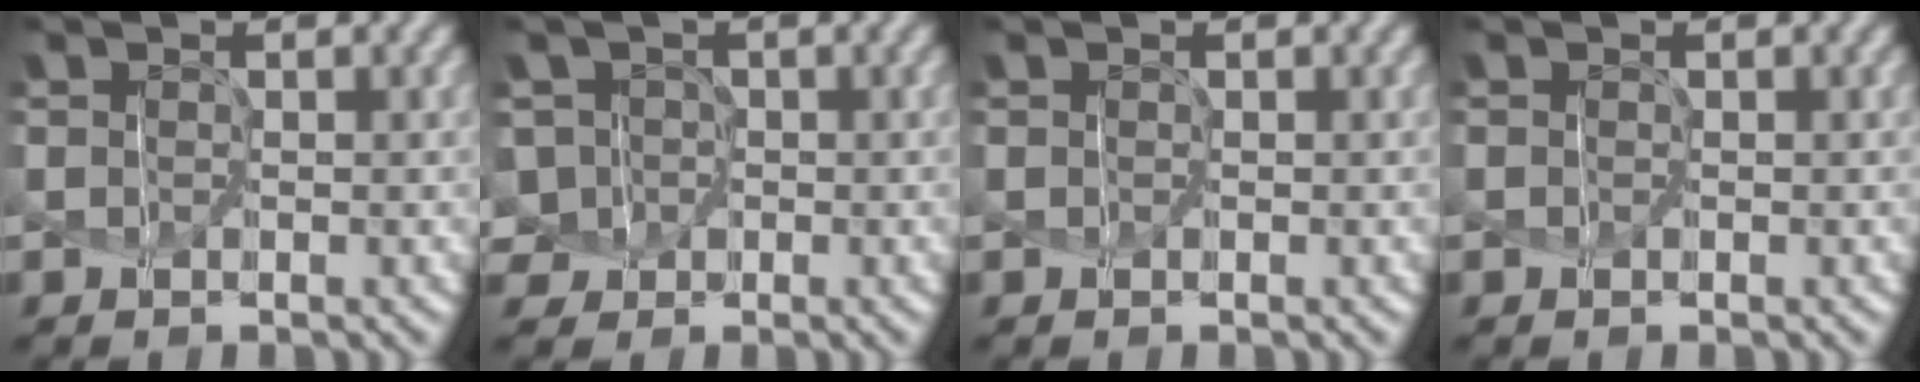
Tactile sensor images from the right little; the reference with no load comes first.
{"total": 4.5, "force": [-0.7, 4.2, 1.3], "torque": [-0.051, 0.023, -0.029]}
{"total": 0.0}
{"total": 0.0}